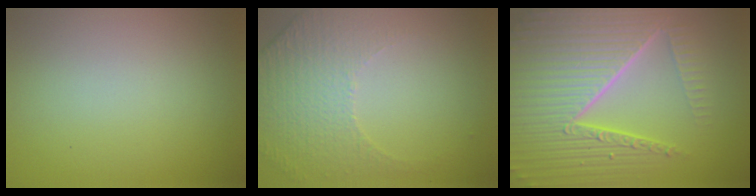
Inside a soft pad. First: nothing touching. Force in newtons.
{"total": 5.2, "press": 3.4, "slide": 4.0}
{"total": 10.4, "press": 6.5, "slide": 8.1}